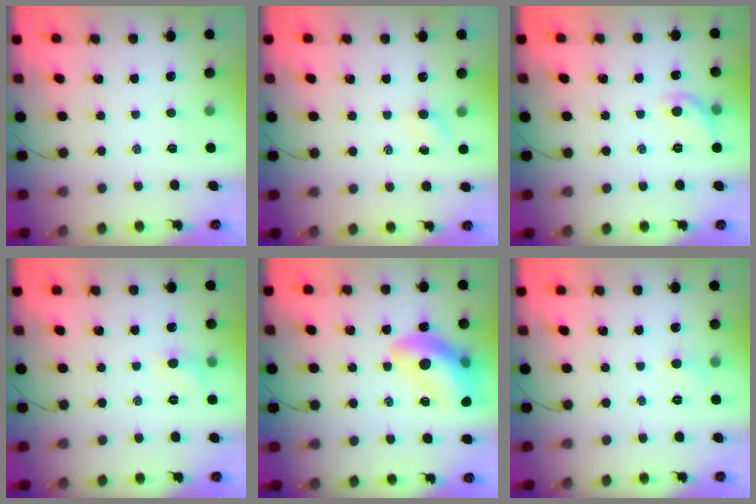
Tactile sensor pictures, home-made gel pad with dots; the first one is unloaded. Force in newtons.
{"total": 2.7, "press": 2.6, "slide": 0.8}
{"total": 6.4, "press": 6.3, "slide": 1.2}
{"total": 5.5, "press": 5.2, "slide": 1.7}
{"total": 18.1, "press": 17.9, "slide": 3.1}
{"total": 3.3, "press": 3.1, "slide": 1.2}